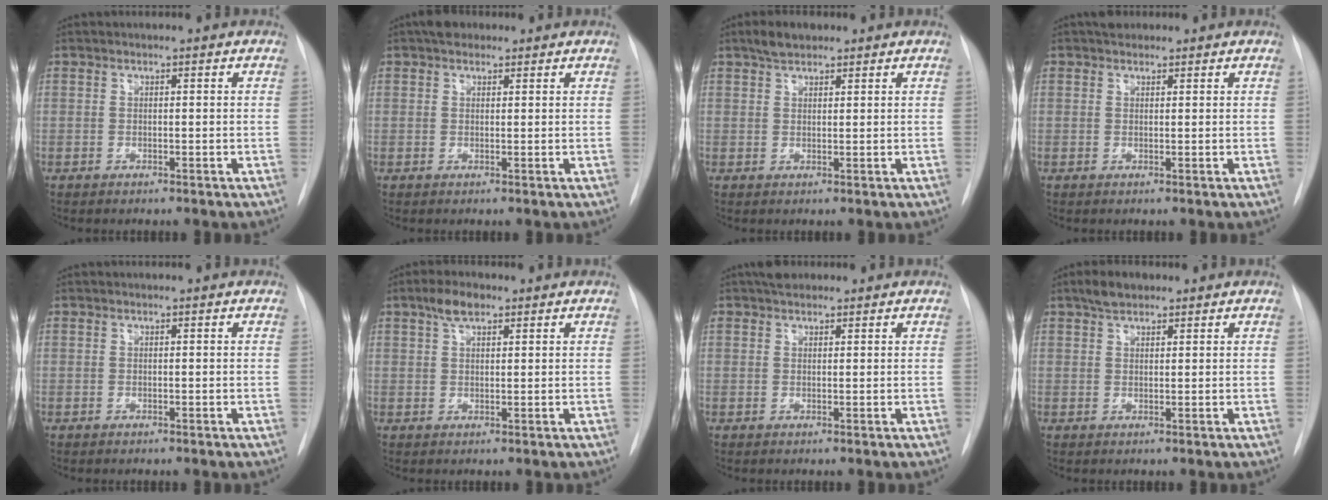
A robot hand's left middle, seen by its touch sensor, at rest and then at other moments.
{"total": 2.8, "force": [2.0, 1.6, 1.1], "torque": [-0.018, 0.016, 0.028]}
{"total": 3.1, "force": [2.4, 1.4, 1.5], "torque": [-0.031, 0.010, 0.040]}
{"total": 1.9, "force": [1.5, 1.1, 0.4], "torque": [-0.007, 0.014, 0.021]}
{"total": 0.0}
{"total": 3.6, "force": [2.3, 1.5, 2.4], "torque": [-0.048, 0.011, 0.043]}
{"total": 2.7, "force": [2.2, 1.3, 0.9], "torque": [-0.016, 0.020, 0.034]}
{"total": 3.1, "force": [2.3, 1.4, 1.5], "torque": [-0.032, 0.010, 0.039]}